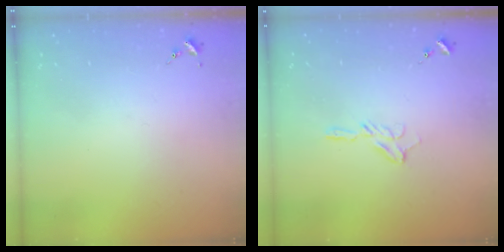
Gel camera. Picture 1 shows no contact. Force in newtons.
{"total": 6.9, "press": 6.9, "slide": 0.7}